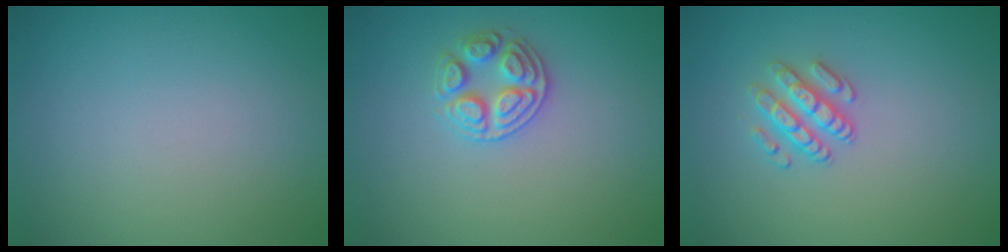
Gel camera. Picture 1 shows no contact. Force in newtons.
{"total": 2.6, "press": 2.6, "slide": 0.5}
{"total": 2.5, "press": 2.3, "slide": 0.9}